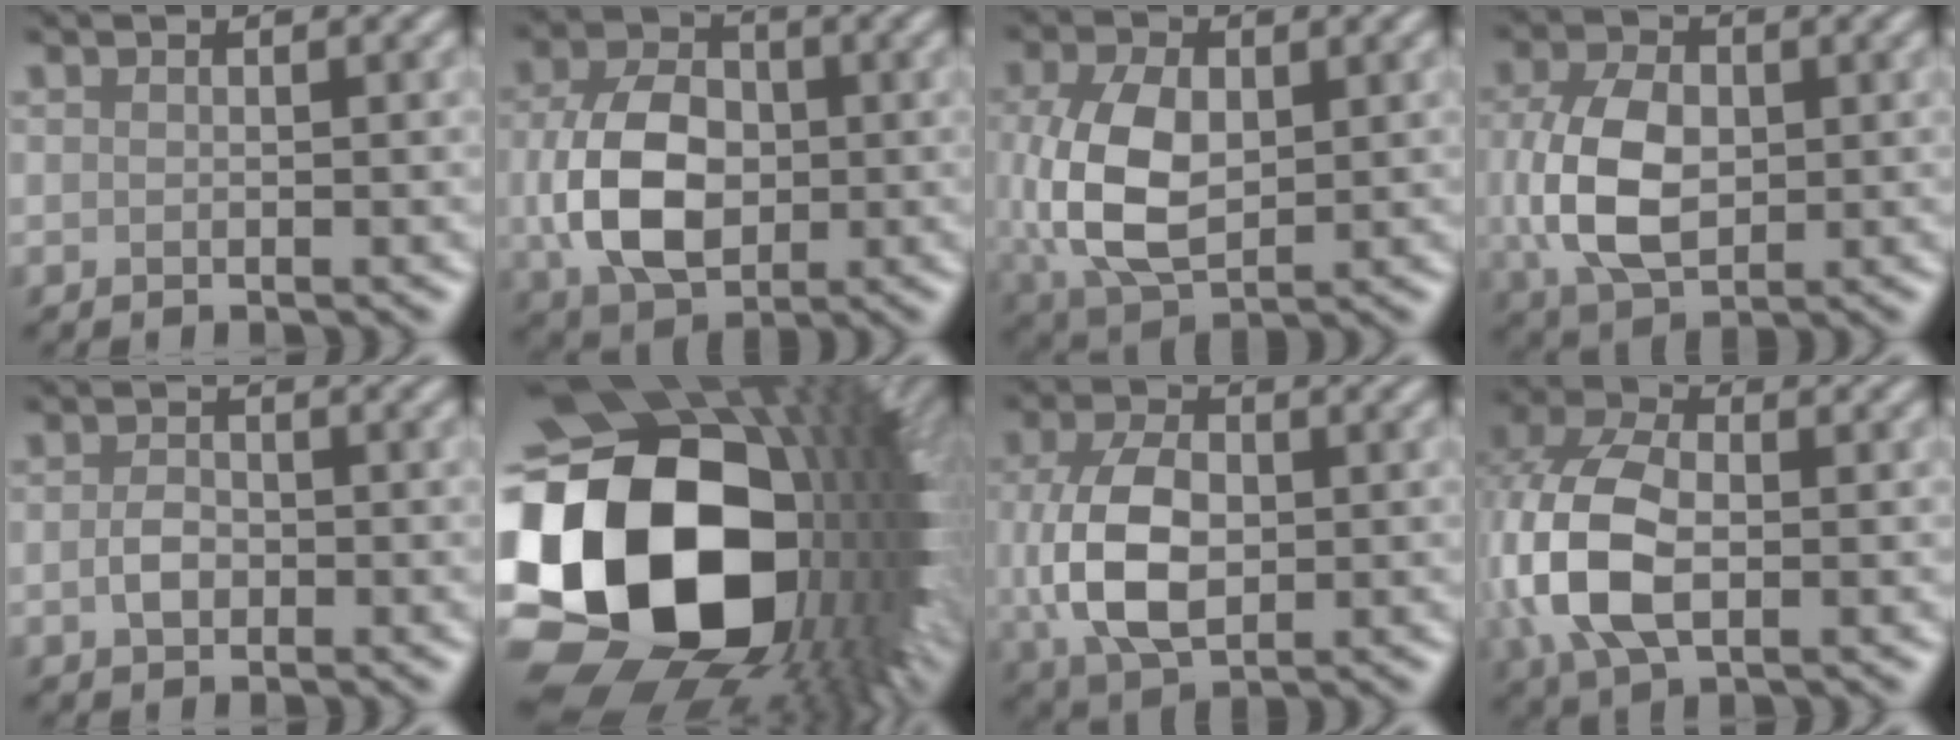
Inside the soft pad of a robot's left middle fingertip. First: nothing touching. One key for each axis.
{"total": 8.3, "fx": -0.5, "fy": 5.8, "fz": 5.9, "tx": -0.131, "ty": -0.003, "tz": -0.011}
{"total": 8.0, "fx": 0.4, "fy": 5.1, "fz": 6.1, "tx": -0.149, "ty": -0.005, "tz": 0.014}
{"total": 7.3, "fx": 0.0, "fy": 4.9, "fz": 5.4, "tx": -0.127, "ty": 0.000, "tz": 0.001}
{"total": 1.8, "fx": -0.4, "fy": 1.3, "fz": 1.2, "tx": -0.028, "ty": 0.001, "tz": -0.012}
{"total": 22.2, "fx": -1.6, "fy": 16.2, "fz": 15.1, "tx": -0.331, "ty": -0.049, "tz": 0.000}
{"total": 7.7, "fx": -0.1, "fy": 5.0, "fz": 5.8, "tx": -0.135, "ty": -0.003, "tz": -0.003}
{"total": 9.2, "fx": -1.1, "fy": 5.9, "fz": 7.0, "tx": -0.180, "ty": -0.004, "tz": -0.027}